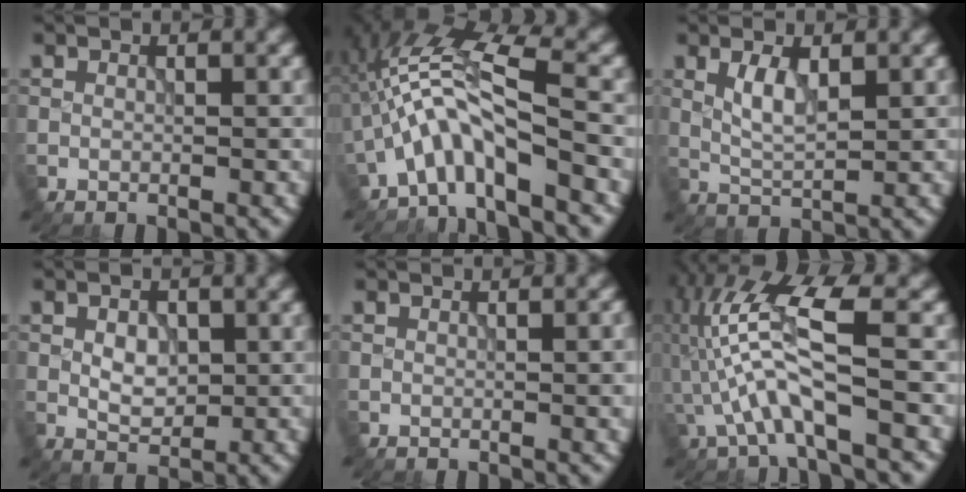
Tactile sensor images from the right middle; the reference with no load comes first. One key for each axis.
{"total": 6.1, "fx": -2.7, "fy": 1.4, "fz": 5.3, "tx": -0.097, "ty": 0.022, "tz": -0.059}
{"total": 2.7, "fx": 1.0, "fy": 0.9, "fz": 2.3, "tx": -0.049, "ty": 0.001, "tz": 0.022}
{"total": 2.7, "fx": 0.2, "fy": 1.8, "fz": 2.0, "tx": -0.033, "ty": 0.001, "tz": 0.003}
{"total": 1.8, "fx": 0.1, "fy": 0.4, "fz": 1.7, "tx": -0.018, "ty": 0.002, "tz": 0.000}
{"total": 7.3, "fx": -1.6, "fy": 1.8, "fz": 6.9, "tx": -0.154, "ty": 0.021, "tz": -0.034}